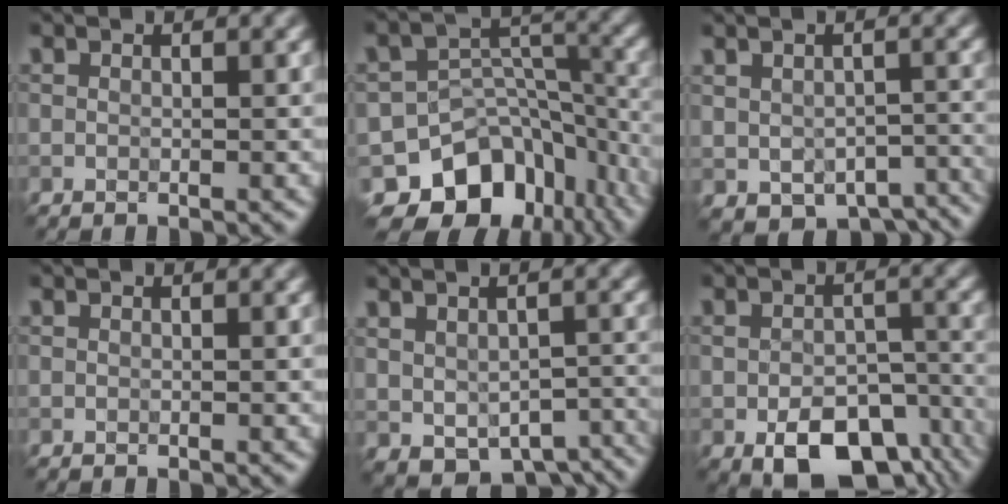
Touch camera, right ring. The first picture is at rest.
{"total": 11.1, "force": [-7.6, 7.2, 3.7], "torque": [-0.050, 0.001, -0.112]}
{"total": 5.1, "force": [-2.9, 3.1, 2.8], "torque": [-0.040, -0.022, -0.021]}
{"total": 0.0}
{"total": 6.1, "force": [-2.7, 4.0, 3.8], "torque": [-0.059, -0.021, -0.006]}
{"total": 8.3, "force": [-4.6, 4.7, 5.1], "torque": [-0.084, -0.018, -0.056]}